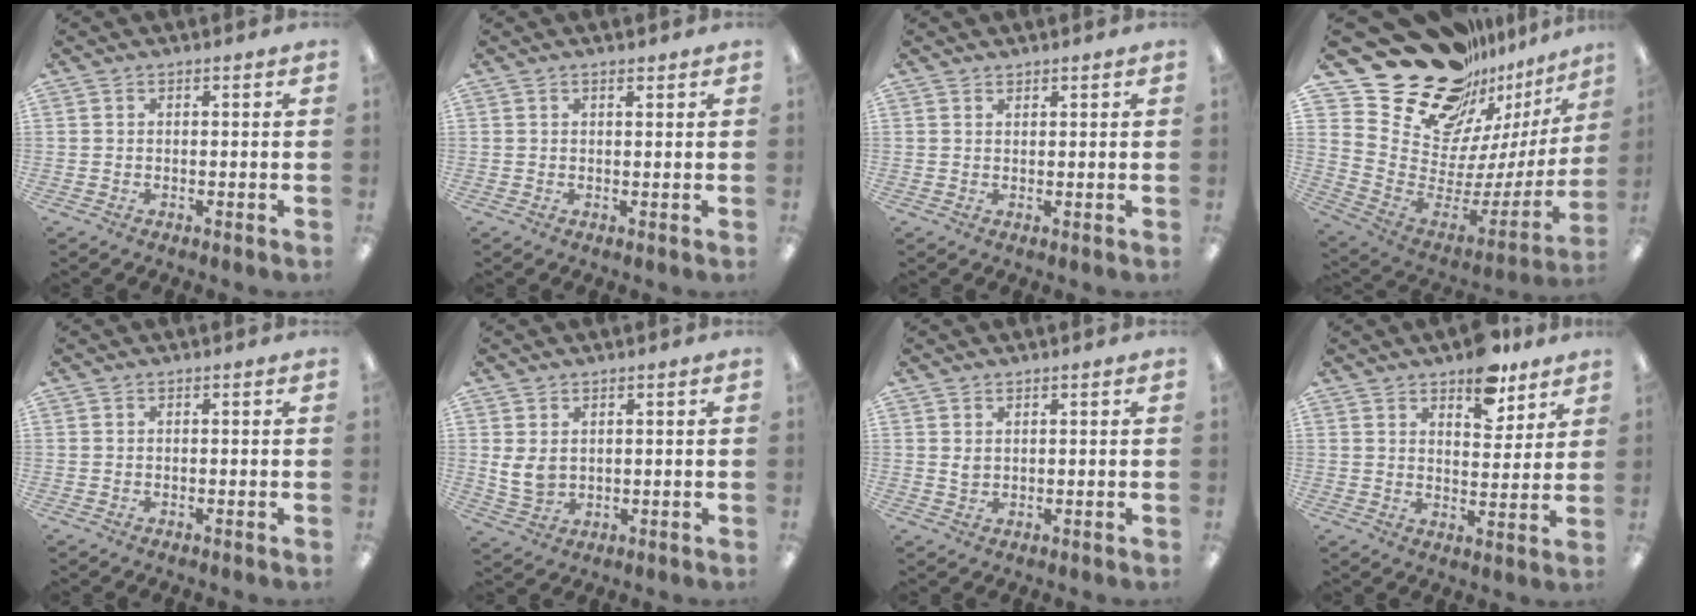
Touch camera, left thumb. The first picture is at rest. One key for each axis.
{"total": 1.0, "fx": 0.9, "fy": 0.2, "fz": 0.3, "tx": -0.006, "ty": -0.001, "tz": 0.018}
{"total": 1.2, "fx": 1.2, "fy": 0.3, "fz": 0.0, "tx": 0.001, "ty": -0.002, "tz": 0.023}
{"total": 24.1, "fx": 19.7, "fy": 11.4, "fz": 8.1, "tx": -0.113, "ty": -0.169, "tz": 0.374}
{"total": 0.0}
{"total": 5.4, "fx": 1.9, "fy": 3.8, "fz": 3.3, "tx": -0.086, "ty": -0.008, "tz": 0.034}
{"total": 1.9, "fx": 1.3, "fy": 1.2, "fz": 0.8, "tx": -0.010, "ty": -0.003, "tz": 0.022}
{"total": 9.4, "fx": 7.4, "fy": 4.4, "fz": 3.9, "tx": -0.035, "ty": -0.047, "tz": 0.129}